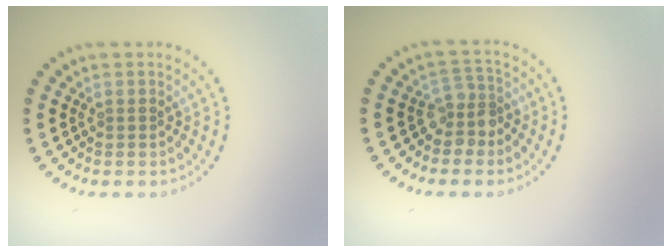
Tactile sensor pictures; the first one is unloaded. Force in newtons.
{"total": 2.5, "press": 1.9, "slide": 1.5}